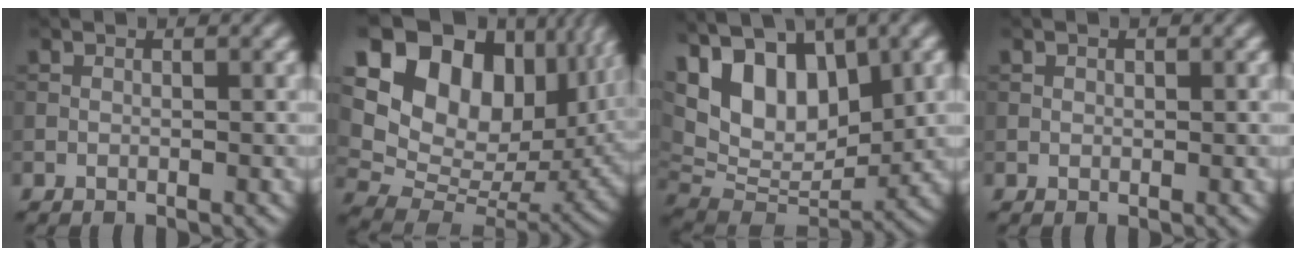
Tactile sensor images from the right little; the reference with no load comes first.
{"total": 17.7, "force": [7.7, 11.9, 10.6], "torque": [-0.208, 0.040, 0.150]}
{"total": 13.4, "force": [5.4, 7.4, 9.7], "torque": [-0.185, 0.028, 0.088]}
{"total": 0.5, "force": [0.2, 0.4, 0.2], "torque": [-0.003, 0.001, 0.004]}